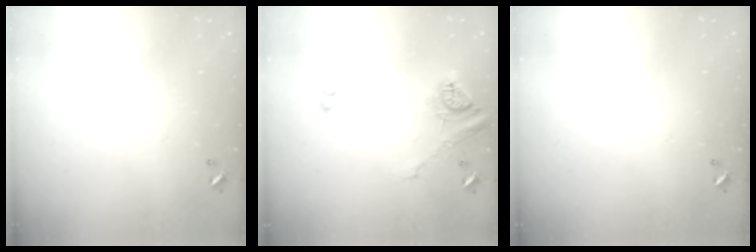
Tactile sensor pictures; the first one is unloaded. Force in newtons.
{"total": 14.1, "press": 14.0, "slide": 1.6}
{"total": 0.0}